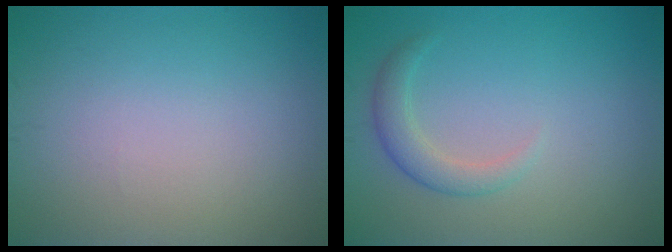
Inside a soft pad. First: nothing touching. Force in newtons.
{"total": 2.2, "press": 2.2, "slide": 0.1}